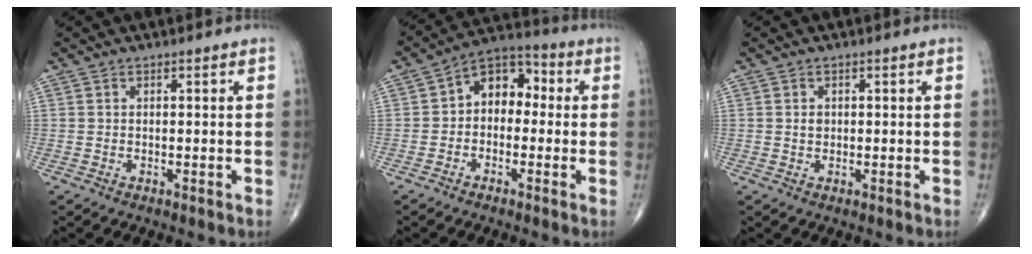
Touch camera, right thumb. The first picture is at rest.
{"total": 8.8, "force": [0.0, 6.3, 6.1], "torque": [-0.059, 0.032, -0.023]}
{"total": 1.1, "force": [0.1, 0.9, 0.6], "torque": [-0.008, 0.001, 0.004]}